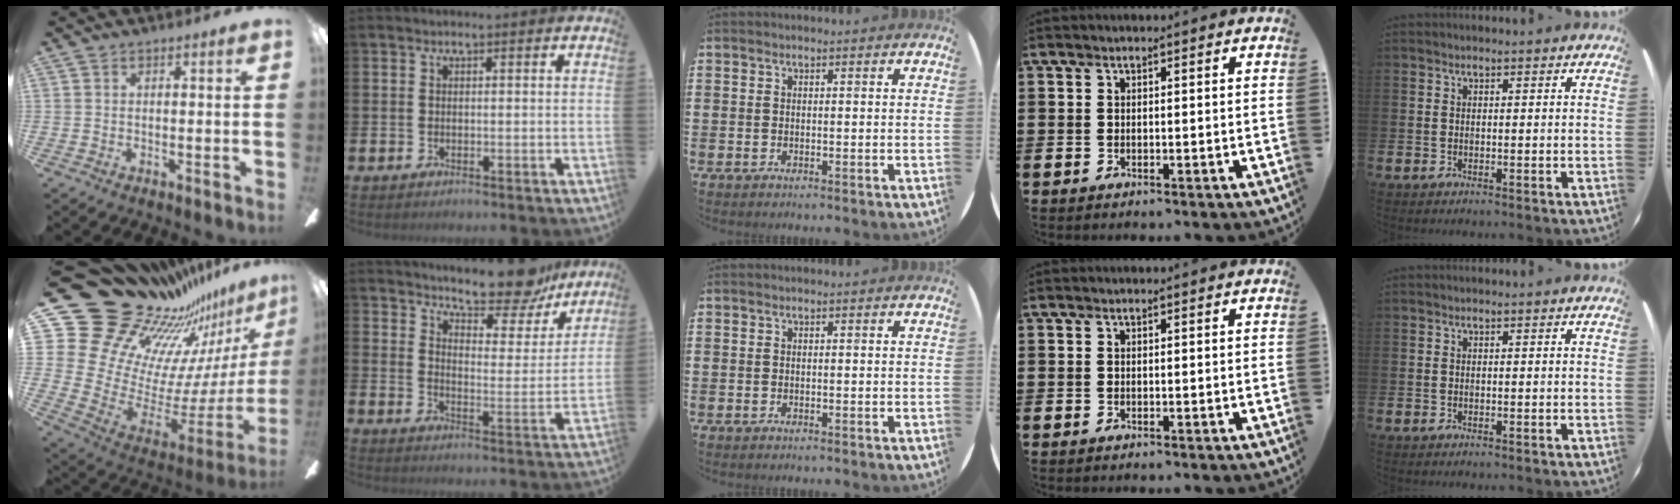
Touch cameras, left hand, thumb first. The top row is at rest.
{"thumb": {"total": 25.1, "force": [19.1, 12.7, 10.0], "torque": [-0.140, -0.202, 0.415]}, "index": {"total": 10.7, "force": [9.9, 2.5, 3.1], "torque": [-0.060, -0.069, 0.177]}}